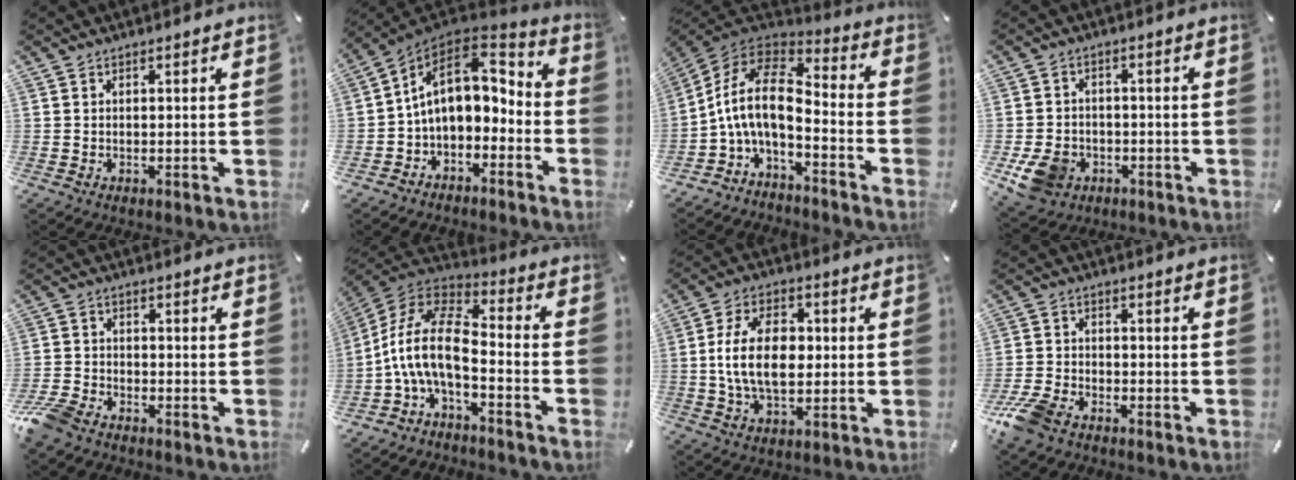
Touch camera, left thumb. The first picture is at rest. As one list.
[{"total": 13.2, "force": [1.4, 9.2, 9.3], "torque": [-0.159, -0.005, 0.026]}, {"total": 12.5, "force": [-2.2, 6.1, 10.6], "torque": [-0.229, -0.004, -0.046]}, {"total": 8.6, "force": [-3.4, 6.9, 3.9], "torque": [-0.091, 0.017, -0.062]}, {"total": 6.1, "force": [-5.0, 2.7, 2.1], "torque": [-0.057, 0.016, -0.102]}, {"total": 13.8, "force": [-4.3, 6.2, 11.5], "torque": [-0.253, 0.005, -0.084]}, {"total": 13.5, "force": [0.3, 8.5, 10.4], "torque": [-0.204, 0.010, 0.003]}, {"total": 7.5, "force": [-5.3, 3.8, 3.6], "torque": [-0.094, 0.014, -0.106]}]